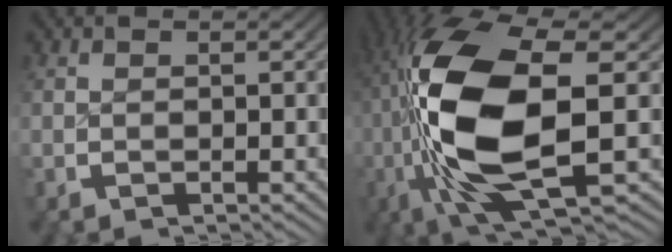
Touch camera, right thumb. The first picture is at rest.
{"total": 17.4, "force": [-0.1, 8.5, 15.2], "torque": [-0.339, -0.046, 0.029]}